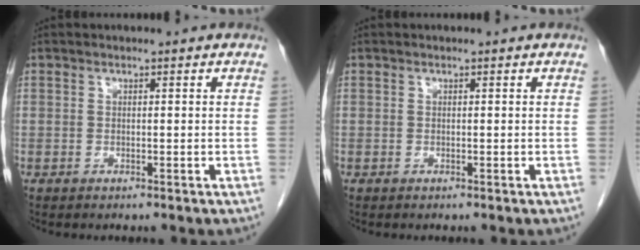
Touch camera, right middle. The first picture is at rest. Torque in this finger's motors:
{"motor_torque": [0.00, 0.00, -0.02, 0.01]}